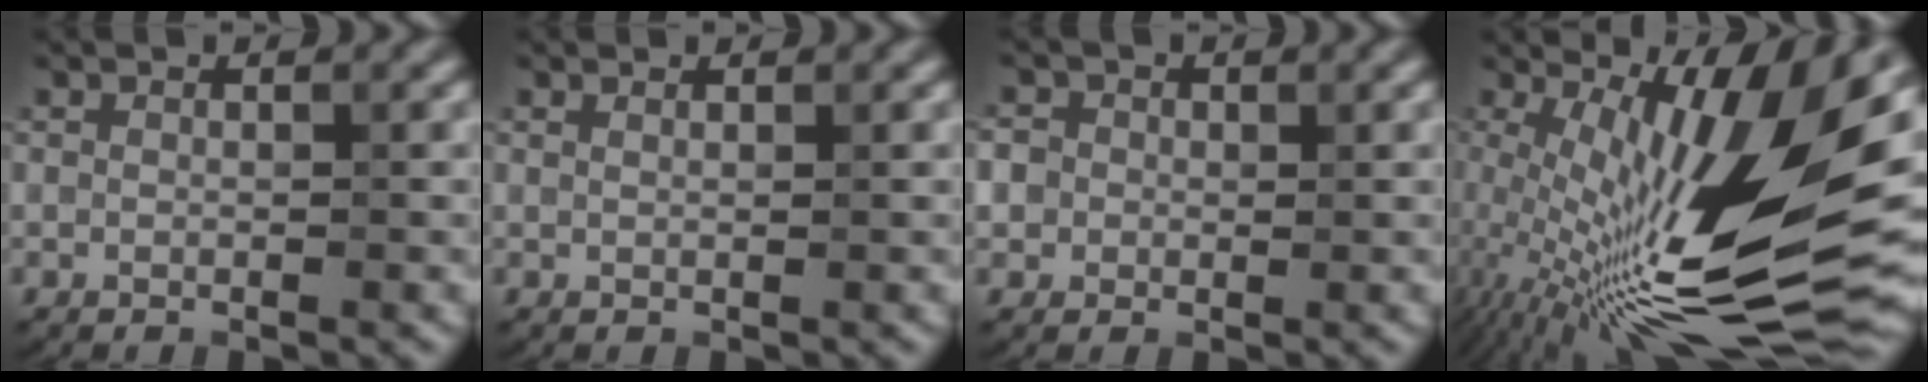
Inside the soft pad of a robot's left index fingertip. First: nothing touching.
{"total": 0.9, "force": [0.8, 0.2, 0.3], "torque": [-0.004, -0.003, 0.007]}
{"total": 3.3, "force": [0.7, 3.0, 1.2], "torque": [-0.008, 0.015, -0.012]}
{"total": 16.7, "force": [2.2, 5.1, 15.8], "torque": [-0.270, -0.011, 0.053]}